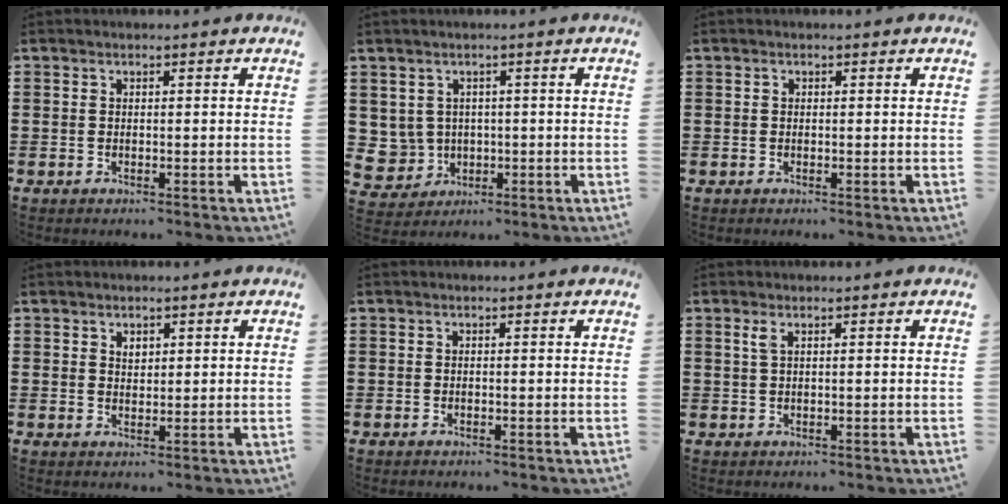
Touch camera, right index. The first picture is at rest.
{"total": 3.4, "force": [0.7, 3.3, 0.5], "torque": [-0.043, -0.003, 0.009]}
{"total": 0.0}
{"total": 1.4, "force": [1.0, 0.9, 0.6], "torque": [-0.014, 0.002, 0.018]}
{"total": 0.0}
{"total": 1.2, "force": [0.6, 0.3, 1.1], "torque": [-0.023, 0.001, 0.010]}